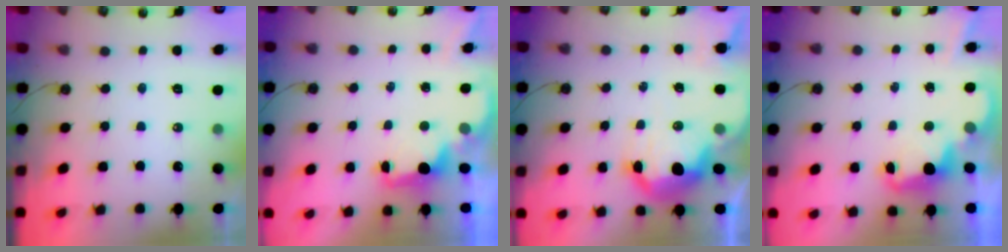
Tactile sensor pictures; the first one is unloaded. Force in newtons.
{"total": 1.6, "press": 1.5, "slide": 0.6}
{"total": 11.4, "press": 11.4, "slide": 0.9}
{"total": 2.4, "press": 2.3, "slide": 0.5}